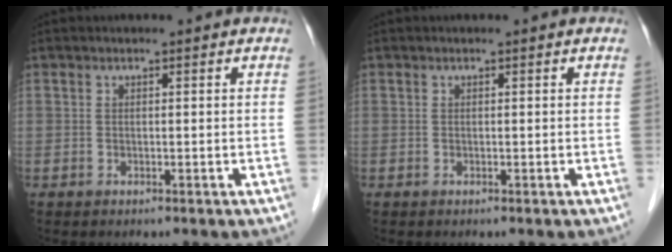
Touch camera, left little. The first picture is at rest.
{"total": 0.0}